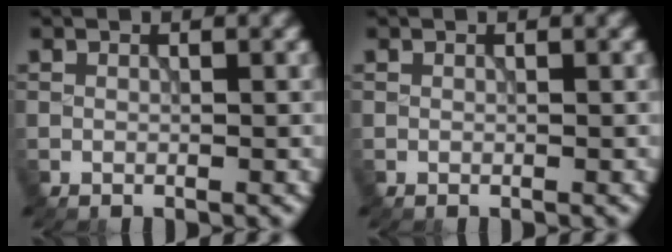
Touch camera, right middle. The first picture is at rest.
{"total": 0.0}